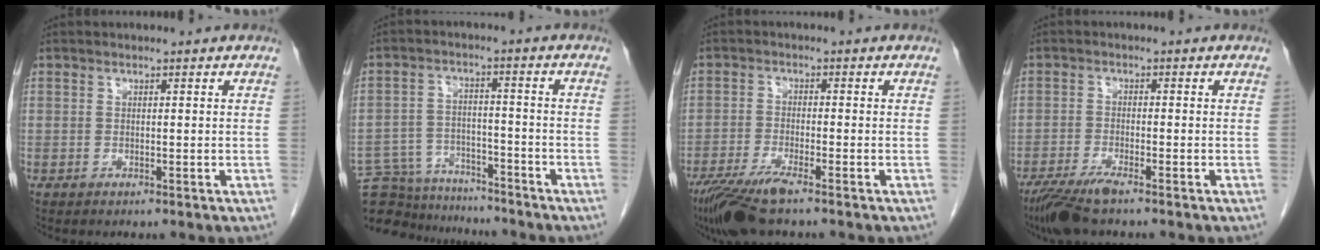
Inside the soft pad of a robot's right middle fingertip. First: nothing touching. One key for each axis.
{"total": 13.4, "fx": -12.5, "fy": 4.2, "fz": 2.3, "tx": -0.045, "ty": 0.022, "tz": -0.189}
{"total": 7.8, "fx": -5.6, "fy": 0.6, "fz": 5.4, "tx": -0.105, "ty": -0.021, "tz": -0.103}
{"total": 5.6, "fx": -4.2, "fy": 0.4, "fz": 3.6, "tx": -0.073, "ty": -0.016, "tz": -0.079}